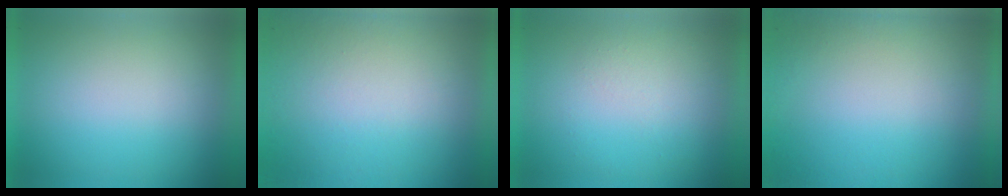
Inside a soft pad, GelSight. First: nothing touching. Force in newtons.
{"total": 8.1}
{"total": 1.1}
{"total": 4.9}